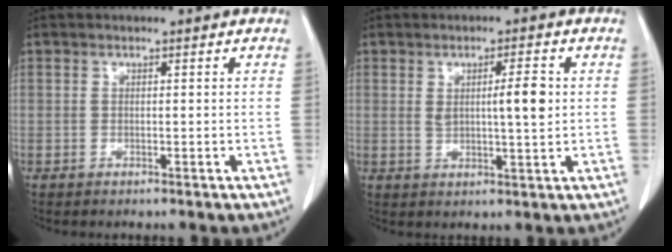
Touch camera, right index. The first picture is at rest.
{"total": 5.1, "force": [1.1, 0.8, 4.9], "torque": [-0.076, -0.002, 0.018]}